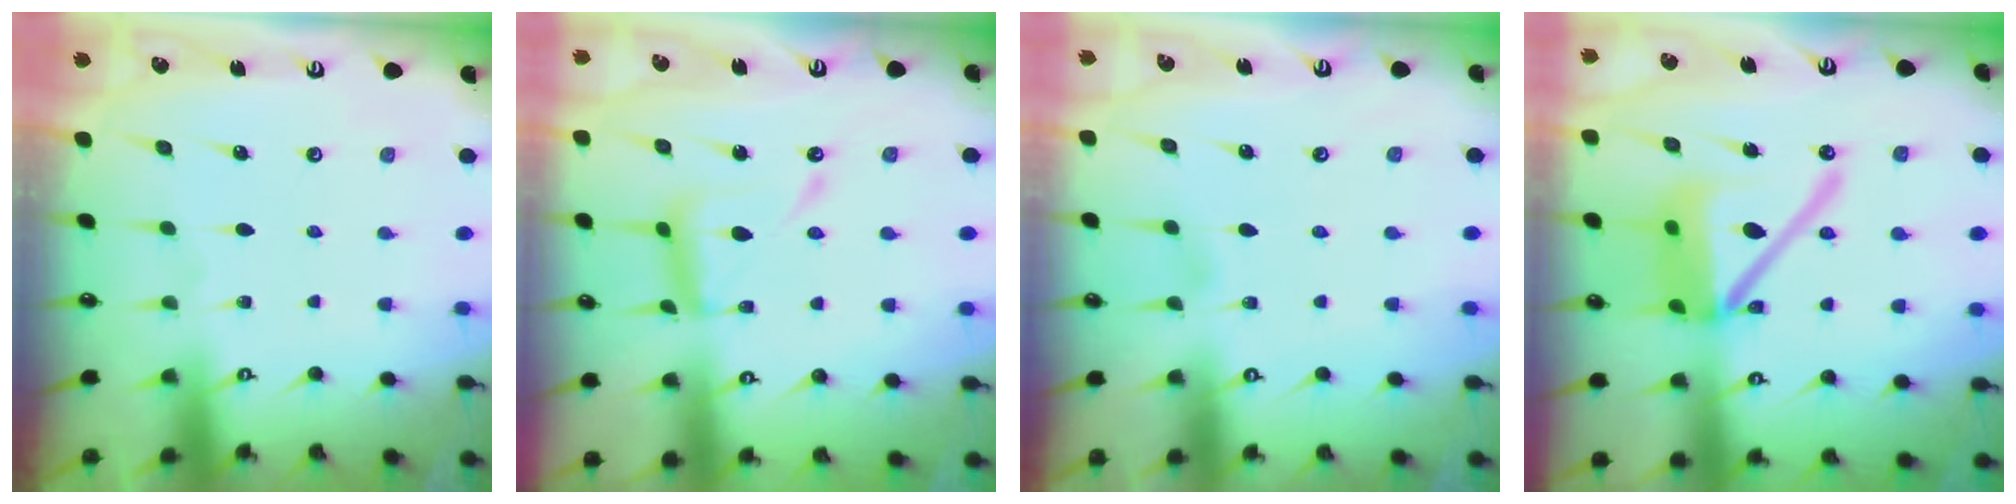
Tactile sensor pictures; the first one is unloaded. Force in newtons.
{"total": 11.8, "press": 11.8, "slide": 1.0}
{"total": 3.3, "press": 3.2, "slide": 0.3}
{"total": 17.4, "press": 17.2, "slide": 2.1}